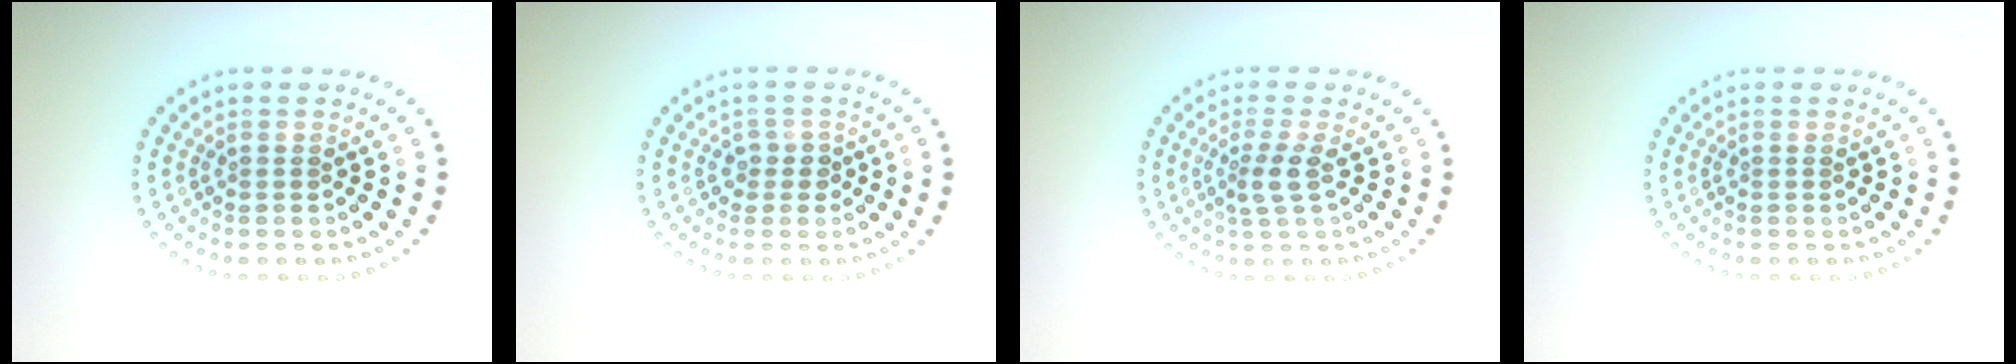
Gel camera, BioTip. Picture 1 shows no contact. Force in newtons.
{"total": 1.6, "press": 1.2, "slide": 1.0}
{"total": 2.1, "press": 1.6, "slide": 1.3}
{"total": 0.0}